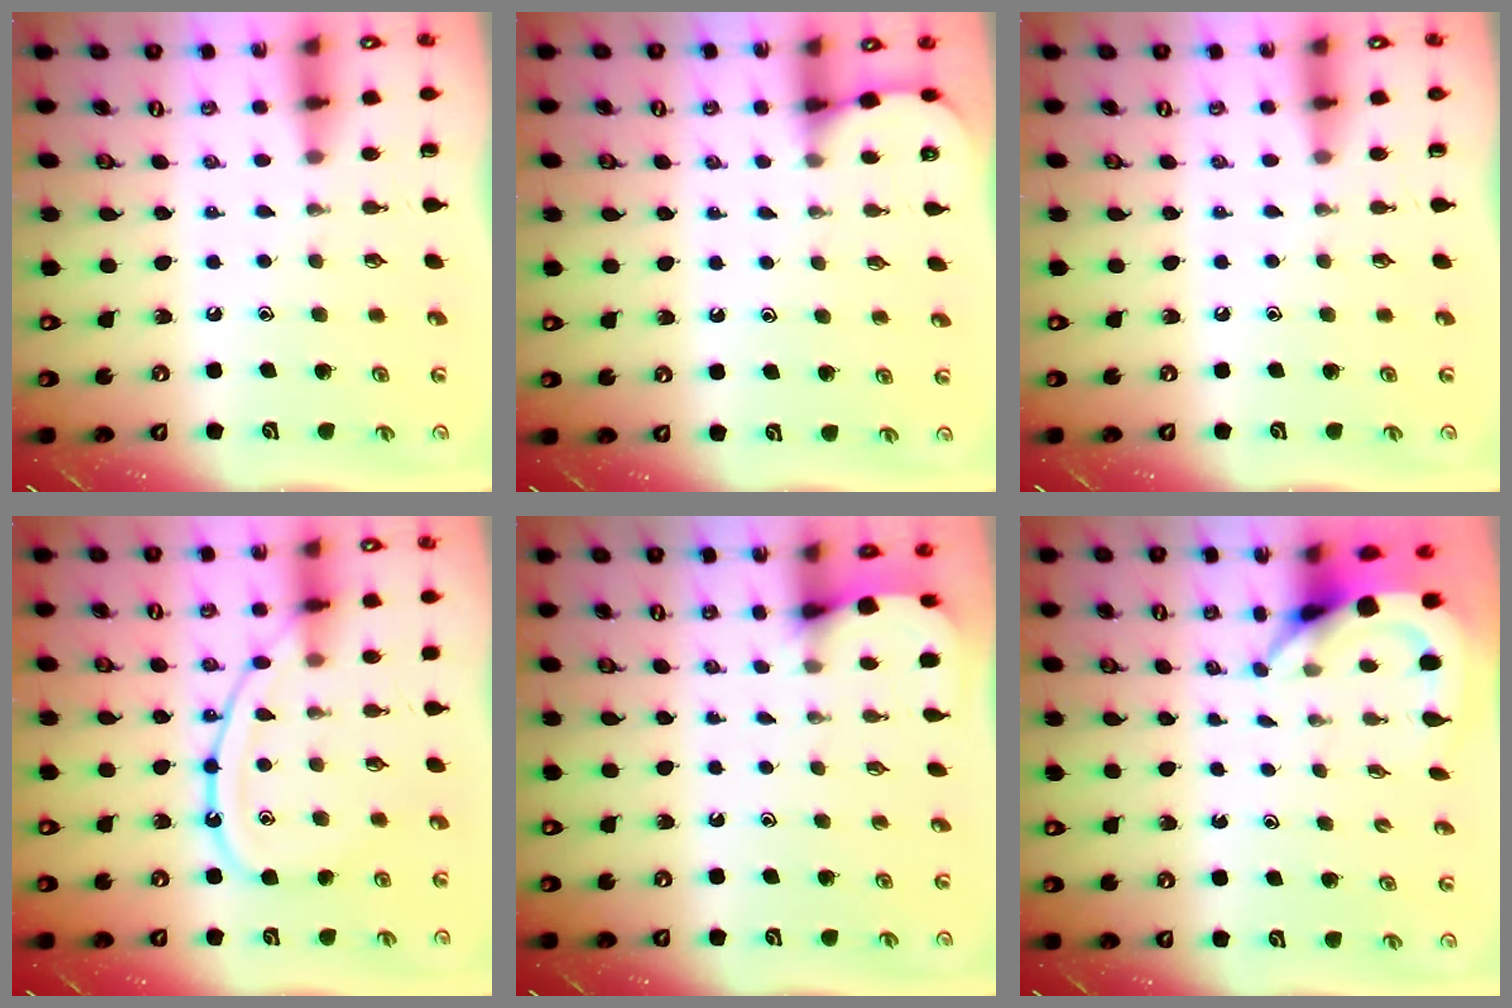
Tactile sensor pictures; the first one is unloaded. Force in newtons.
{"total": 2.5, "press": 2.5, "slide": 0.2}
{"total": 0.0}
{"total": 12.8, "press": 12.8, "slide": 1.4}
{"total": 3.0, "press": 3.0, "slide": 0.4}
{"total": 4.4, "press": 4.3, "slide": 0.5}